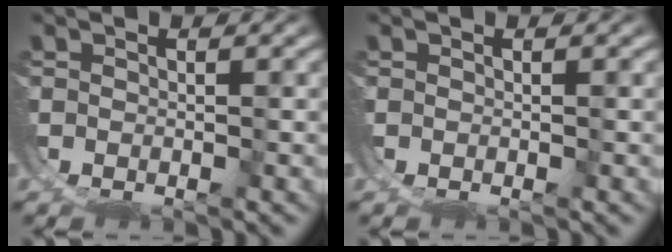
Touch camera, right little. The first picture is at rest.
{"total": 0.0}